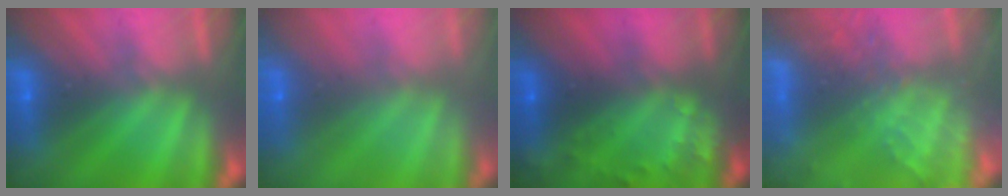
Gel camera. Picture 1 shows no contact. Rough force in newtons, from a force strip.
{"total": 8.2}
{"total": 9.5}
{"total": 5.6}